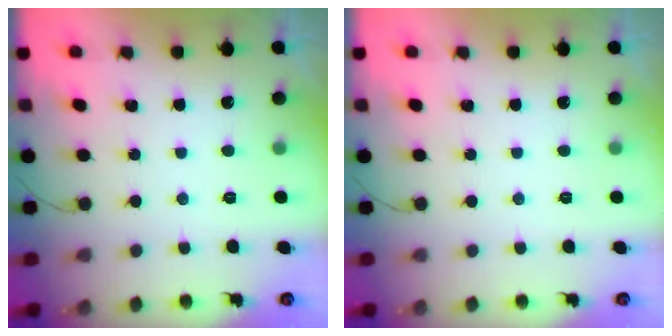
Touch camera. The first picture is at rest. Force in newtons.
{"total": 0.0}